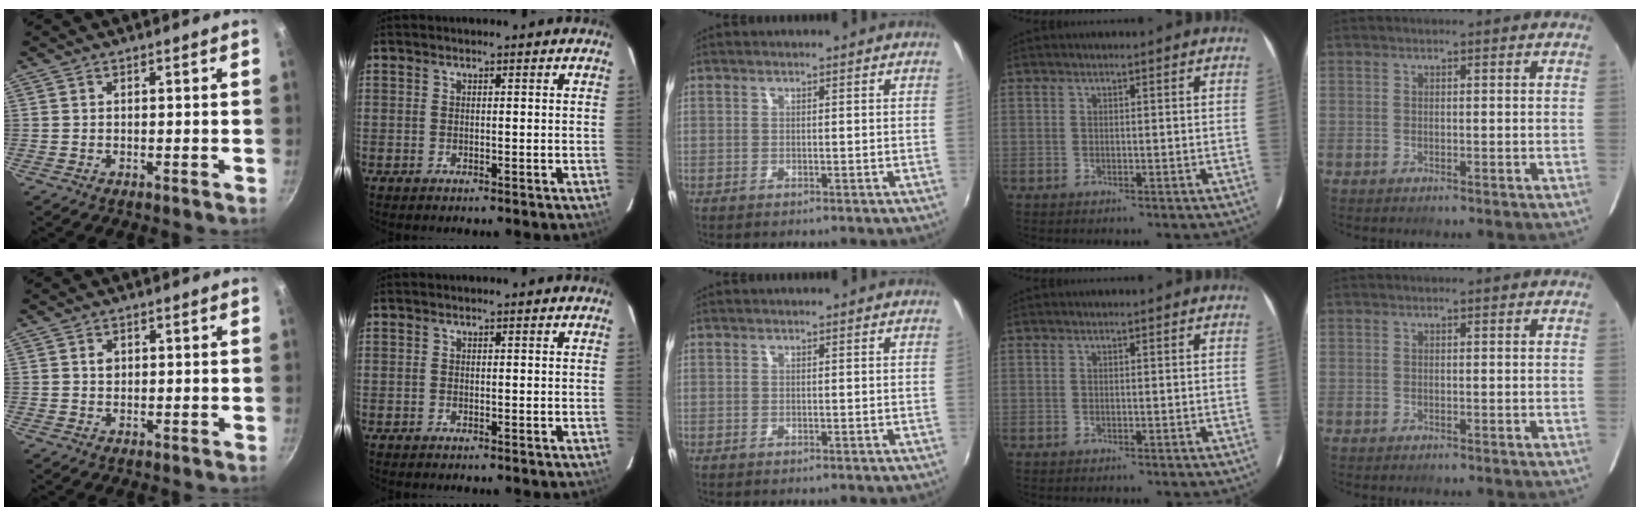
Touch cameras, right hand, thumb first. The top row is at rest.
{"thumb": {"total": 1.4, "force": [0.3, 1.1, 0.8], "torque": [-0.008, 0.002, 0.003]}}